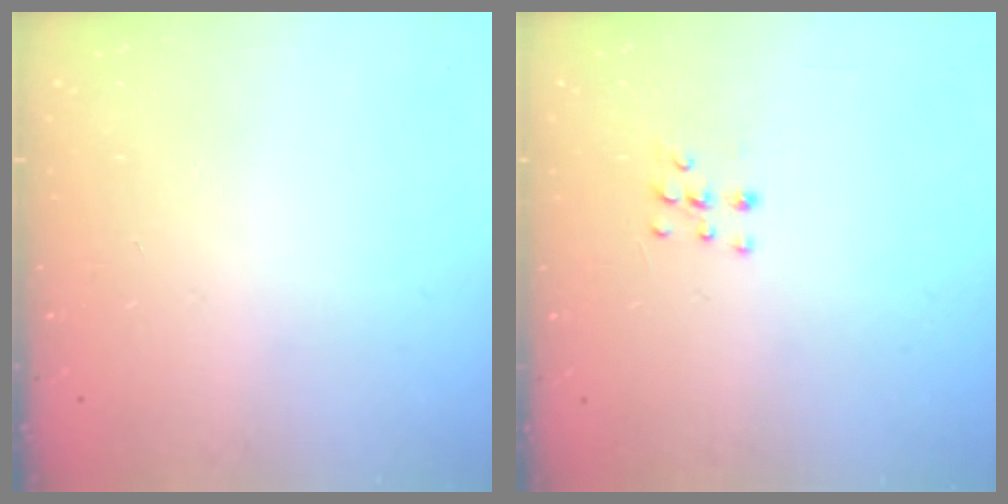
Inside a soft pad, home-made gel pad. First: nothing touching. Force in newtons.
{"total": 5.9, "press": 5.8, "slide": 1.1}